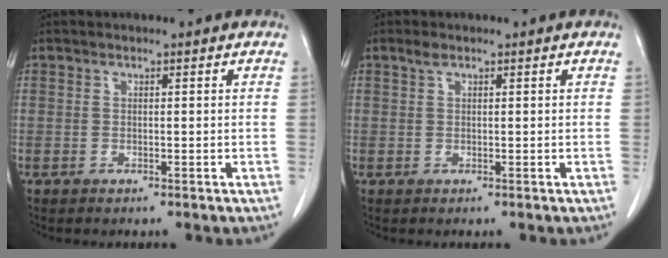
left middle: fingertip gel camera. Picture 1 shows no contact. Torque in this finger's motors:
{"motor_torque": [-0.10, 0.05, -0.22, -0.02]}